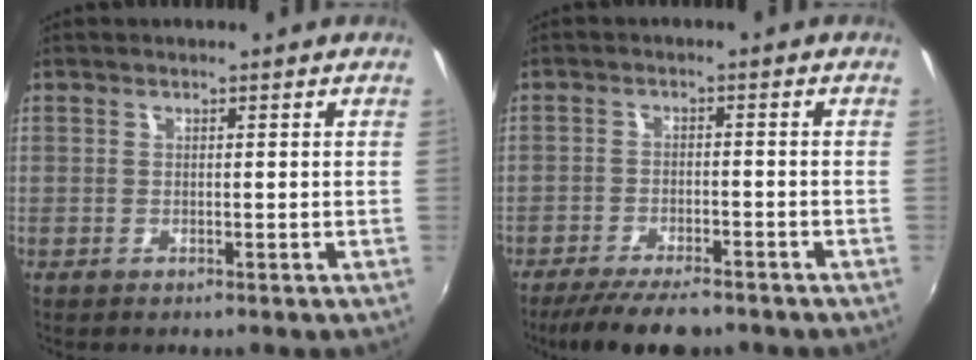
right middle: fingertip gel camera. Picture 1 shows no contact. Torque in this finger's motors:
{"motor_torque": [1.10, -1.04, 0.29, 0.21]}